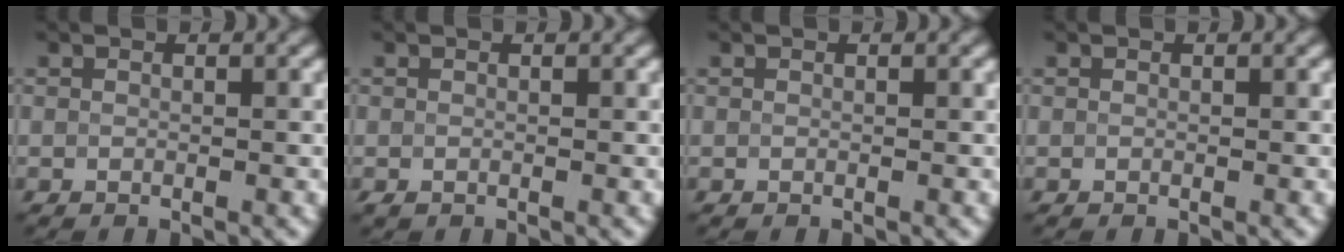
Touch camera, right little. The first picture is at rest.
{"total": 0.6, "force": [-0.4, 0.4, 0.3], "torque": [-0.005, -0.001, -0.007]}
{"total": 0.0}
{"total": 0.0}